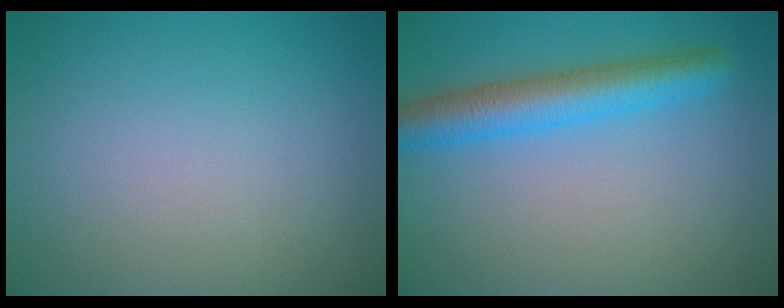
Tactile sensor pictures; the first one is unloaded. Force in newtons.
{"total": 4.8, "press": 4.8, "slide": 0.1}